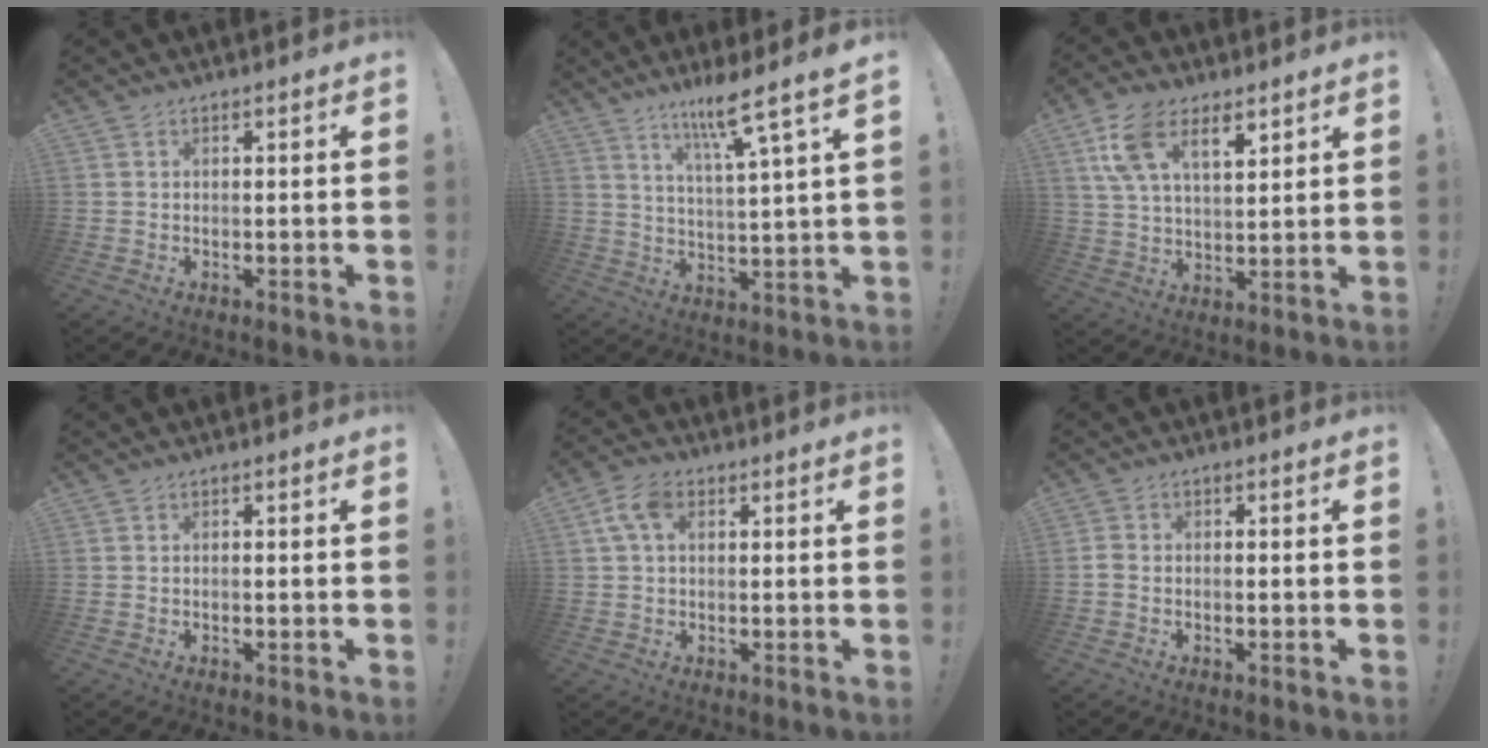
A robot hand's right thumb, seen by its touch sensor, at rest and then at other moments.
{"total": 10.3, "force": [7.0, -0.5, 7.6], "torque": [-0.121, -0.041, 0.104]}
{"total": 12.4, "force": [7.2, 6.3, 7.9], "torque": [-0.135, -0.020, 0.135]}
{"total": 0.0}
{"total": 6.7, "force": [2.1, 4.1, 4.8], "torque": [-0.095, 0.007, 0.041]}
{"total": 1.7, "force": [-0.8, 1.1, 1.0], "torque": [-0.023, 0.006, -0.017]}